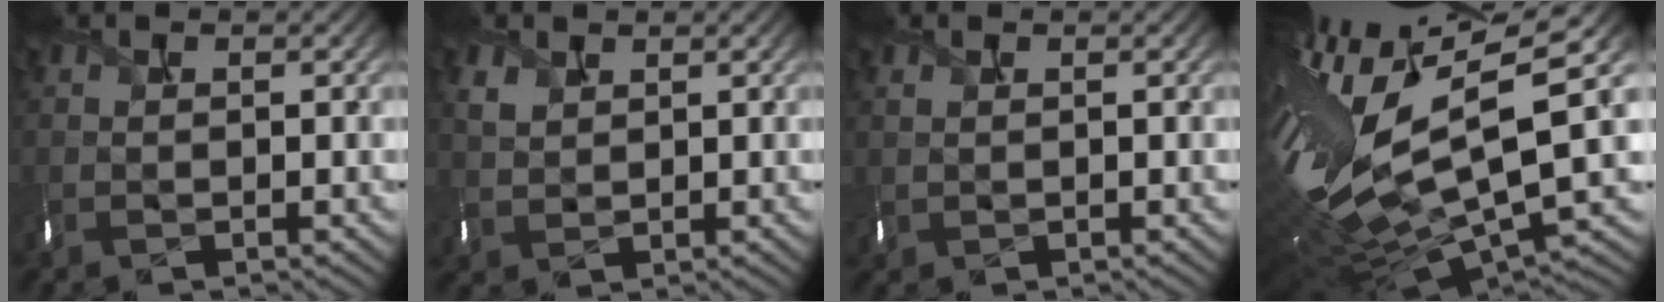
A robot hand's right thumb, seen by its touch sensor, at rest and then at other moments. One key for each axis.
{"total": 1.9, "fx": 1.2, "fy": 1.4, "fz": 0.4, "tx": -0.022, "ty": -0.008, "tz": 0.035}
{"total": 0.6, "fx": 0.4, "fy": 0.4, "fz": 0.1, "tx": -0.013, "ty": -0.005, "tz": 0.016}
{"total": 17.4, "fx": 1.7, "fy": 6.6, "fz": 16.0, "tx": -0.334, "ty": -0.052, "tz": 0.054}